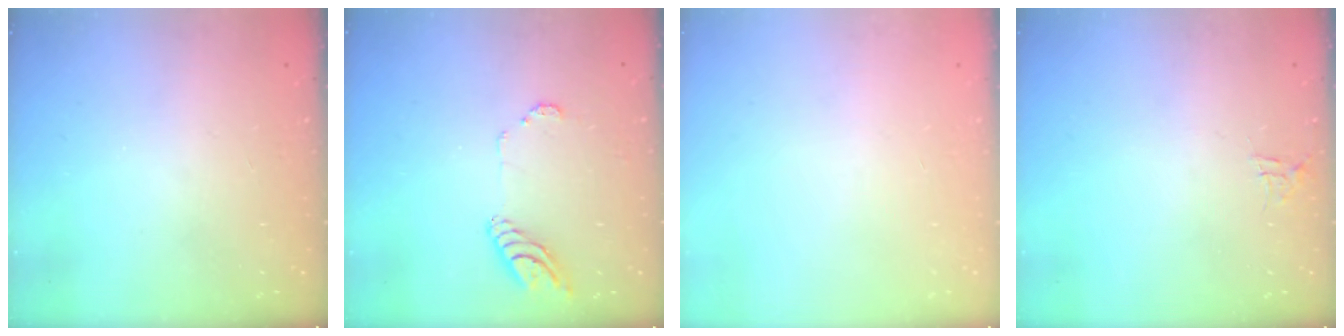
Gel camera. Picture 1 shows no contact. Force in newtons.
{"total": 9.8, "press": 9.7, "slide": 0.9}
{"total": 0.0}
{"total": 4.2, "press": 4.1, "slide": 0.3}